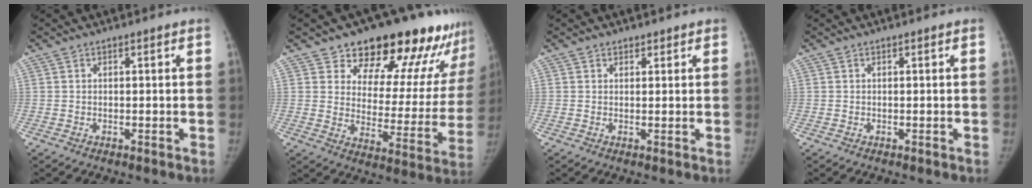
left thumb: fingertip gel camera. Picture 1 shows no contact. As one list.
[{"total": 21.8, "force": [17.4, 9.4, 9.2], "torque": [-0.067, -0.098, 0.221]}, {"total": 1.3, "force": [0.9, 0.9, 0.0], "torque": [0.025, -0.004, 0.006]}, {"total": 0.0}]